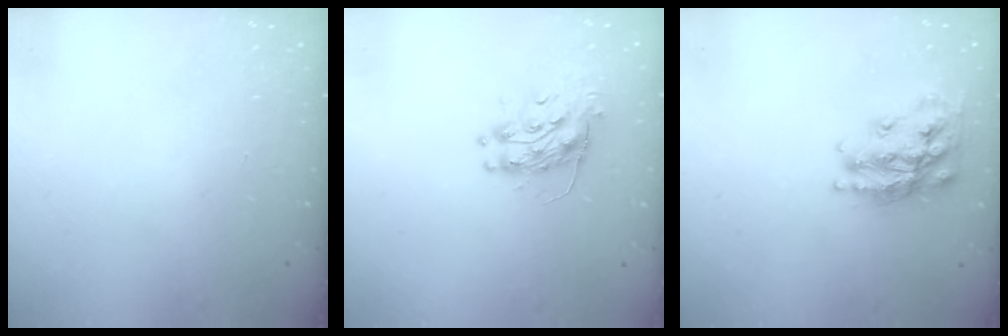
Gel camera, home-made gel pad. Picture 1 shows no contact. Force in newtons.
{"total": 10.9, "press": 10.8, "slide": 0.8}
{"total": 18.2, "press": 18.1, "slide": 1.1}